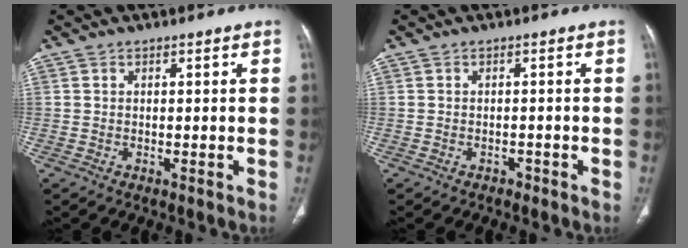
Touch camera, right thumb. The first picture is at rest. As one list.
[{"total": 1.0, "force": [-0.6, 0.7, -0.2], "torque": [0.004, 0.006, -0.012]}]